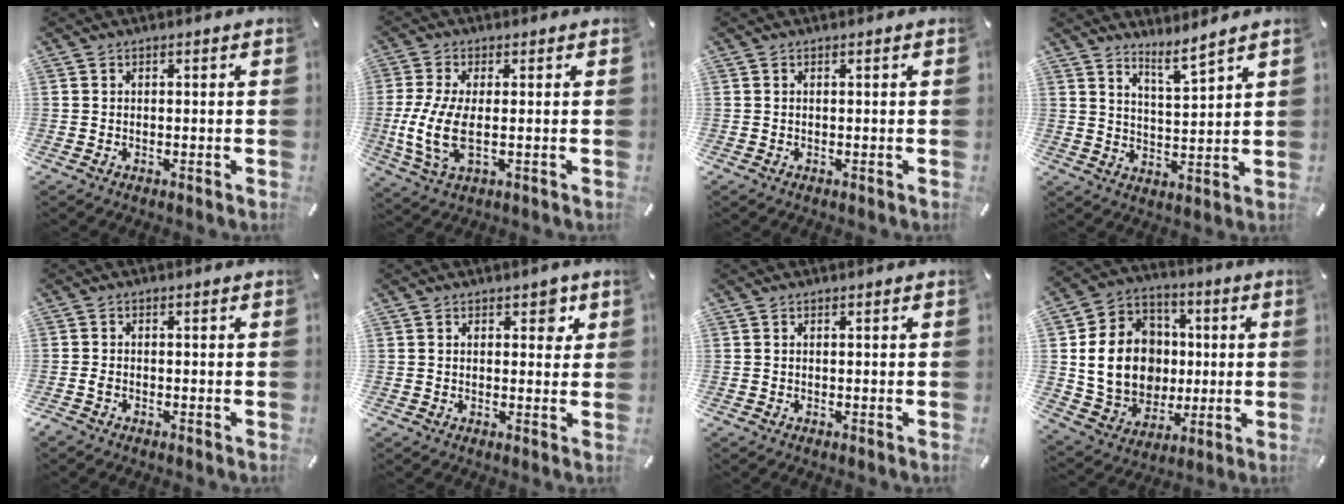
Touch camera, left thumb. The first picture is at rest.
{"total": 9.6, "force": [-0.5, 3.7, 8.9], "torque": [-0.203, -0.027, -0.009]}
{"total": 0.0}
{"total": 5.9, "force": [5.5, 0.3, 2.1], "torque": [-0.035, -0.044, 0.094]}
{"total": 1.3, "force": [-0.9, 0.8, 0.5], "torque": [-0.011, 0.002, -0.017]}
{"total": 3.6, "force": [1.7, 2.3, 2.3], "torque": [-0.013, -0.007, 0.018]}
{"total": 0.0}
{"total": 16.4, "force": [0.4, 14.7, 7.4], "torque": [-0.154, 0.010, 0.020]}